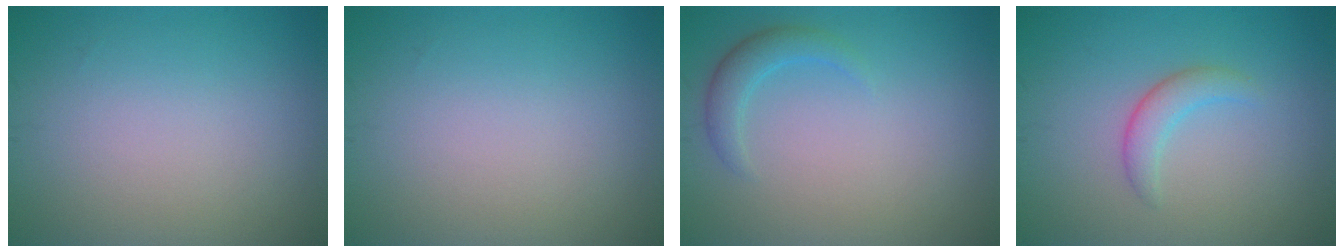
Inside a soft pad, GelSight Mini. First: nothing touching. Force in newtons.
{"total": 0.0}
{"total": 2.1, "press": 2.1, "slide": 0.2}
{"total": 2.1, "press": 2.1, "slide": 0.2}